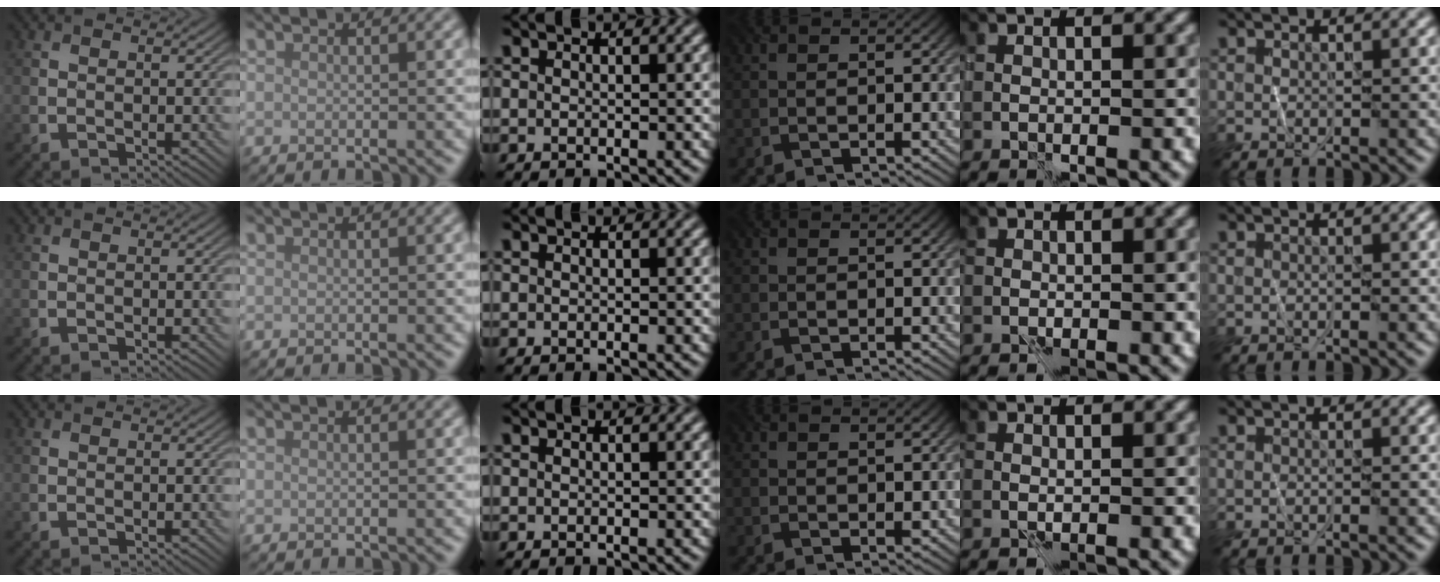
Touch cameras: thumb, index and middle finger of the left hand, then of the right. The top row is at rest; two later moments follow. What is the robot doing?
{"motion": "wrap", "object": "plastic wrap"}